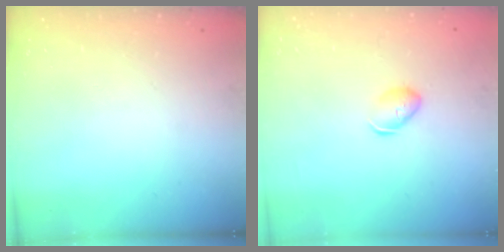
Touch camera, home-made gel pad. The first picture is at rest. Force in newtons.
{"total": 6.0, "press": 6.0, "slide": 0.7}